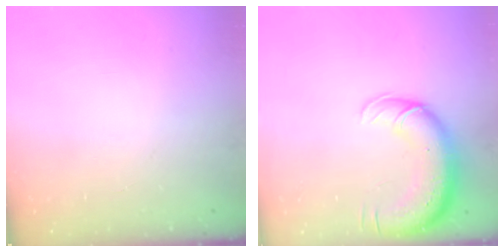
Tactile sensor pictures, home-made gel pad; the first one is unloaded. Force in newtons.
{"total": 14.4, "press": 14.0, "slide": 3.4}